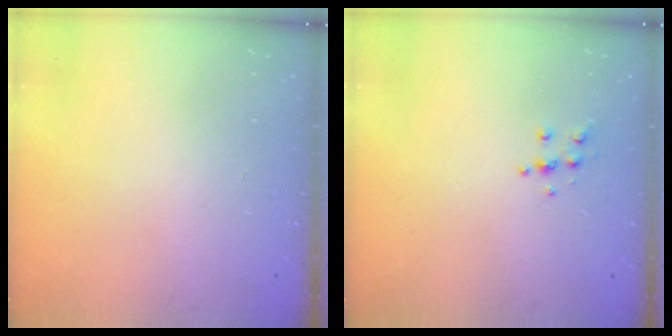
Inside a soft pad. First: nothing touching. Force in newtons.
{"total": 5.4, "press": 5.3, "slide": 0.4}